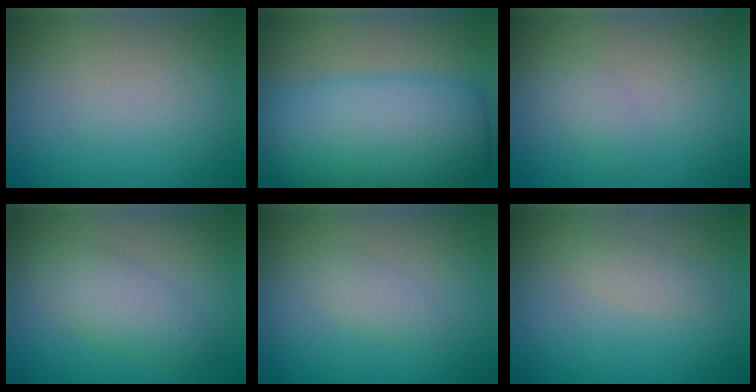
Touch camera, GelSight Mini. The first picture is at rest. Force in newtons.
{"total": 10.2, "press": 10.2, "slide": 0.3}
{"total": 1.1, "press": 1.1, "slide": 0.0}
{"total": 3.5, "press": 3.5, "slide": 0.2}
{"total": 1.5, "press": 1.5, "slide": 0.1}
{"total": 1.4, "press": 1.4, "slide": 0.1}